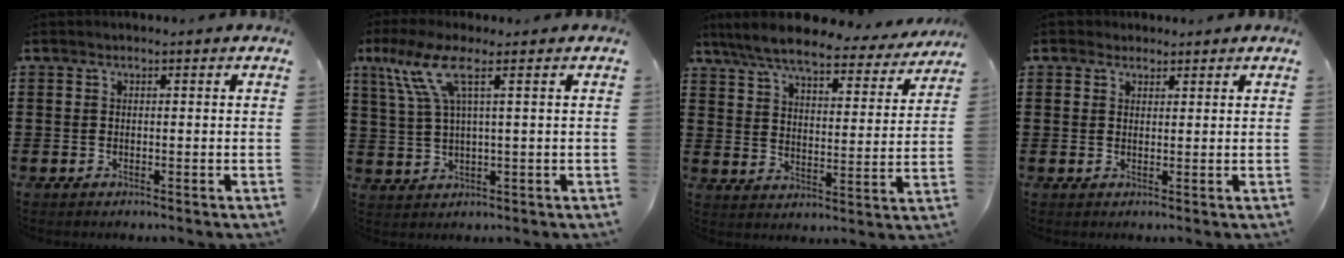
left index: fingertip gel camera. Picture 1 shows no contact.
{"total": 7.3, "force": [3.1, 1.1, 6.5], "torque": [-0.149, -0.003, 0.051]}
{"total": 7.5, "force": [6.7, 0.9, 3.3], "torque": [-0.093, -0.034, 0.115]}
{"total": 1.7, "force": [1.4, 1.0, 0.1], "torque": [-0.006, 0.008, 0.028]}